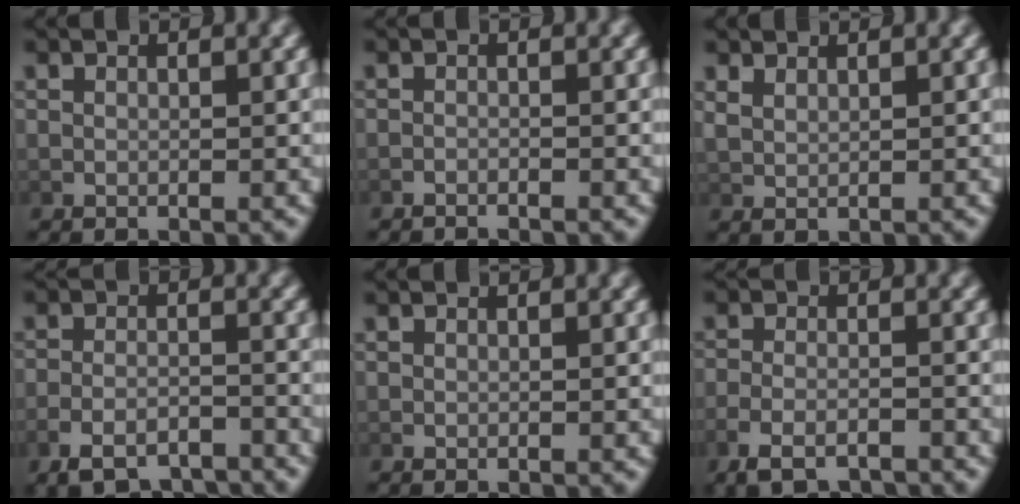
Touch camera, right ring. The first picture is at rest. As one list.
[{"total": 1.2, "force": [-1.2, 0.0, 0.0], "torque": [-0.005, -0.003, -0.021]}, {"total": 1.5, "force": [1.3, 0.4, 0.5], "torque": [-0.010, 0.000, 0.033]}, {"total": 4.9, "force": [-4.4, 1.6, 1.5], "torque": [-0.023, -0.008, -0.071]}, {"total": 0.0}, {"total": 3.8, "force": [-3.2, 1.3, 1.6], "torque": [-0.034, -0.008, -0.049]}]